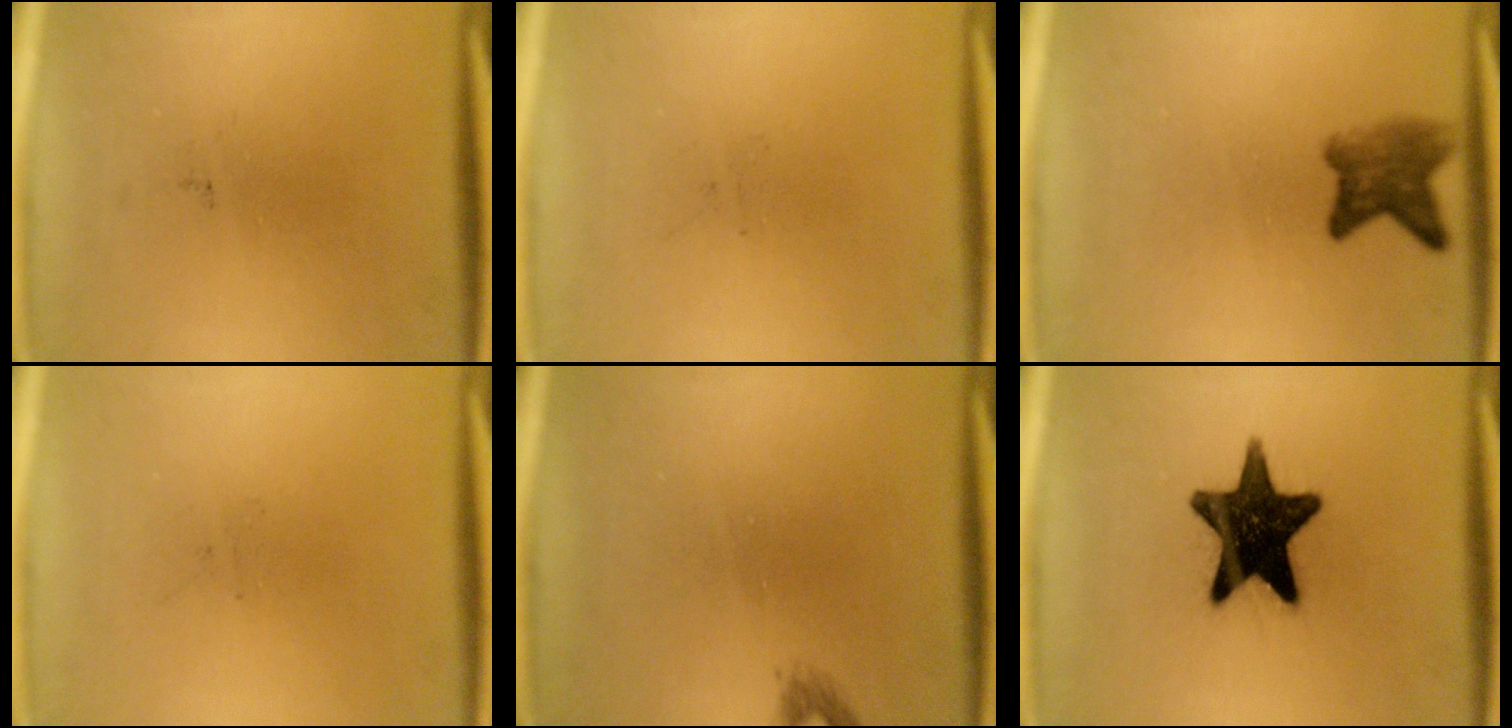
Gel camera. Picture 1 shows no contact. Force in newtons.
{"total": 0.0}
{"total": 4.2}
{"total": 0.0}
{"total": 0.9}
{"total": 16.6}